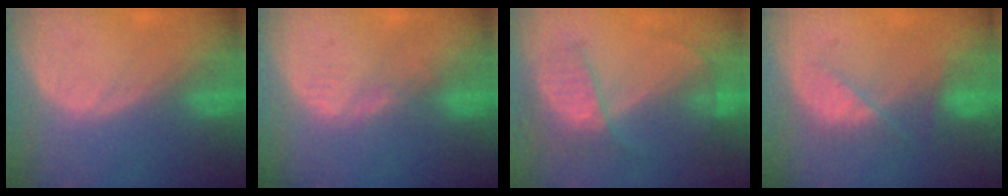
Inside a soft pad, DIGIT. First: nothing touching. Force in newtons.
{"total": 1.6, "press": 1.6, "slide": 0.2}
{"total": 7.1, "press": 6.1, "slide": 3.6}
{"total": 4.6, "press": 4.6, "slide": 0.5}